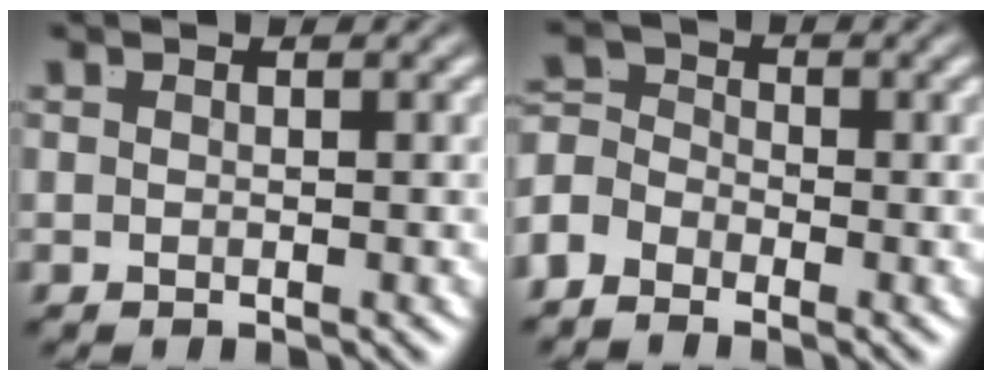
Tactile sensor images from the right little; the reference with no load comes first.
{"total": 4.3, "force": [-1.0, 3.8, 1.7], "torque": [-0.031, -0.015, -0.025]}